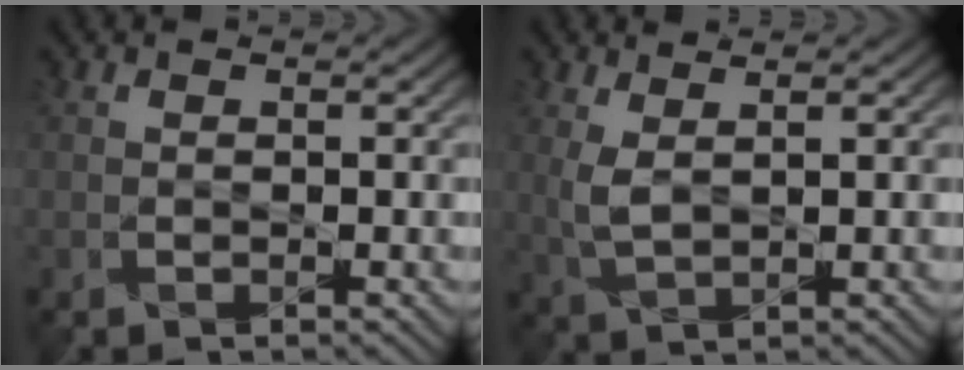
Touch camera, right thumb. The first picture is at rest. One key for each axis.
{"total": 2.8, "fx": 1.4, "fy": 0.8, "fz": 2.3, "tx": -0.068, "ty": 0.003, "tz": 0.030}